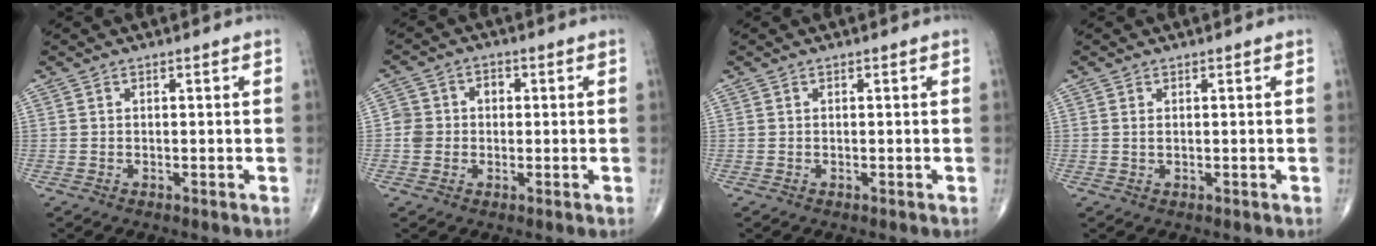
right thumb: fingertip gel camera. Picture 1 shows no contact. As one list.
[{"total": 4.9, "force": [-0.2, 4.5, 1.9], "torque": [-0.020, 0.020, -0.008]}, {"total": 0.0}, {"total": 0.6, "force": [0.2, 0.2, 0.5], "torque": [-0.013, 0.000, 0.006]}]